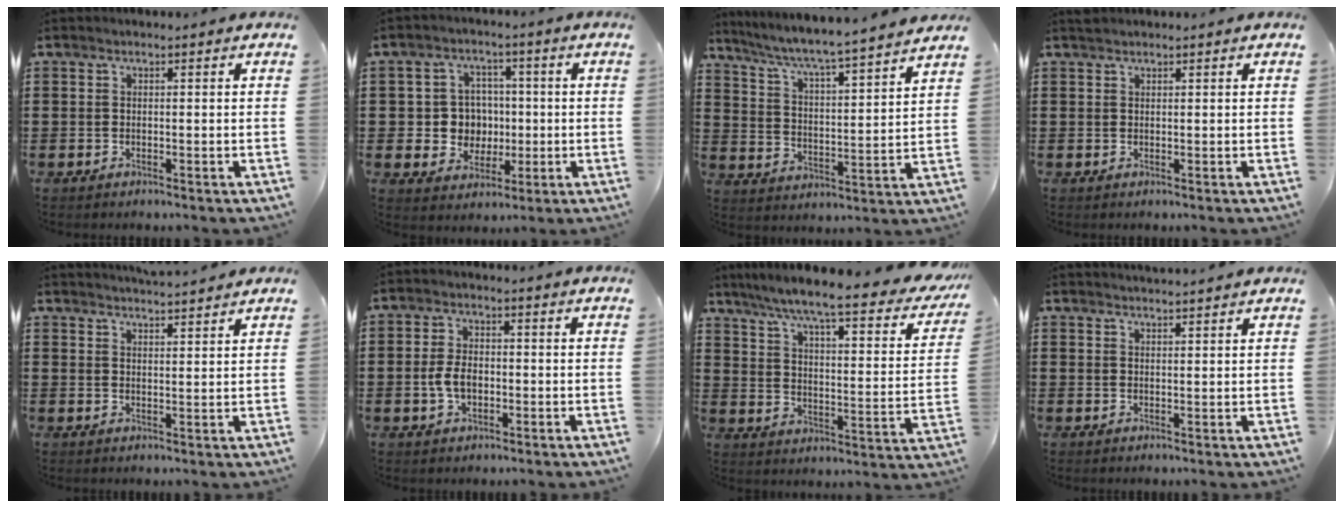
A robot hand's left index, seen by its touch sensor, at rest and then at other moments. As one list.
[{"total": 6.3, "force": [0.1, 6.0, 1.7], "torque": [-0.052, 0.013, 0.003]}, {"total": 5.2, "force": [4.7, -0.6, 2.1], "torque": [-0.064, -0.041, 0.070]}, {"total": 0.8, "force": [0.8, 0.2, 0.1], "torque": [-0.005, 0.001, 0.015]}, {"total": 3.2, "force": [3.2, -0.4, 0.1], "torque": [-0.012, -0.012, 0.059]}, {"total": 4.5, "force": [-0.8, 2.6, 3.5], "torque": [-0.087, -0.002, -0.021]}, {"total": 7.6, "force": [6.2, -0.3, 4.3], "torque": [-0.102, -0.053, 0.096]}, {"total": 2.0, "force": [2.0, -0.3, -0.1], "torque": [-0.004, -0.004, 0.039]}]